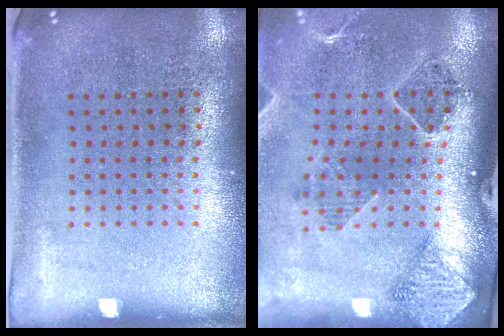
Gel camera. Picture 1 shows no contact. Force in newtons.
{"total": 1.6, "press": 1.6, "slide": 0.2}